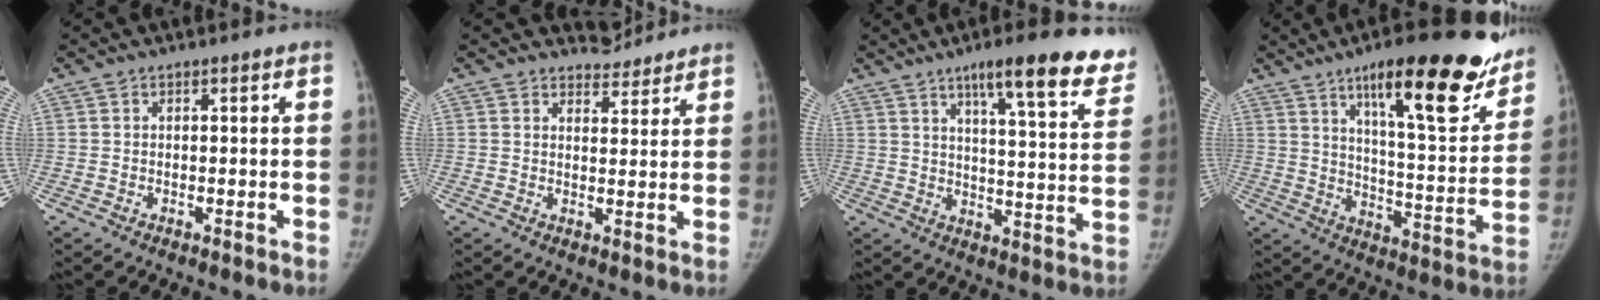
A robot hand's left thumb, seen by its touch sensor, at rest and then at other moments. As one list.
[{"total": 3.7, "force": [3.4, 1.3, -0.6], "torque": [0.027, -0.032, 0.047]}, {"total": 18.2, "force": [12.3, 3.7, 12.9], "torque": [-0.140, -0.050, 0.162]}, {"total": 24.6, "force": [16.0, 6.3, 17.6], "torque": [-0.208, -0.071, 0.235]}]